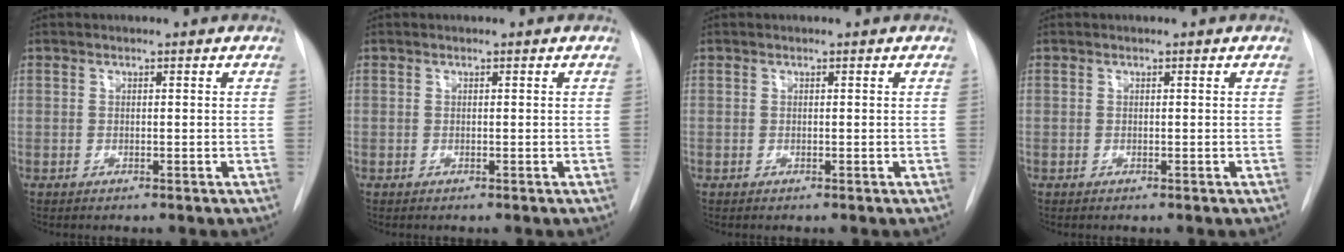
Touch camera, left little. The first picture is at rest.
{"total": 0.0}
{"total": 0.0}
{"total": 0.0}